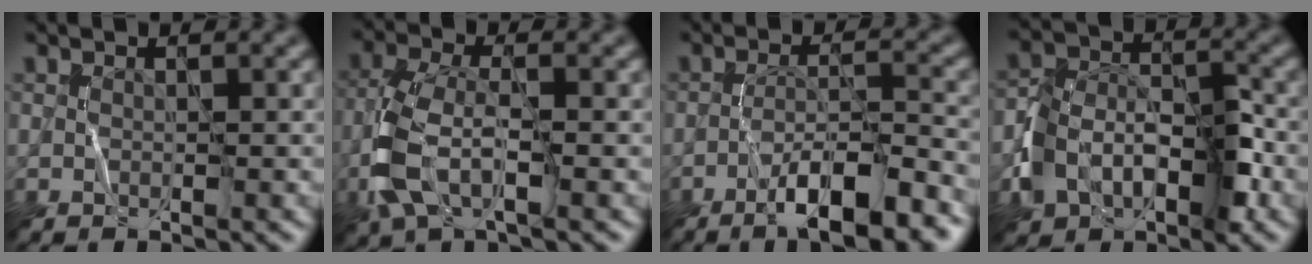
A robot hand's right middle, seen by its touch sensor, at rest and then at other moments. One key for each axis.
{"total": 5.5, "fx": -2.2, "fy": 2.5, "fz": 4.4, "tx": -0.109, "ty": 0.002, "tz": -0.049}
{"total": 7.1, "fx": -4.8, "fy": 1.1, "fz": 5.2, "tx": -0.075, "ty": 0.015, "tz": -0.078}
{"total": 5.9, "fx": -2.5, "fy": 4.1, "fz": 3.5, "tx": -0.057, "ty": 0.007, "tz": -0.049}